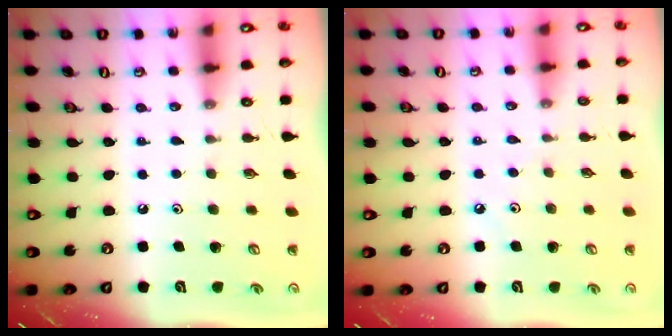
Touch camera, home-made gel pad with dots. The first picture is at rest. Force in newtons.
{"total": 3.7, "press": 3.7, "slide": 0.6}